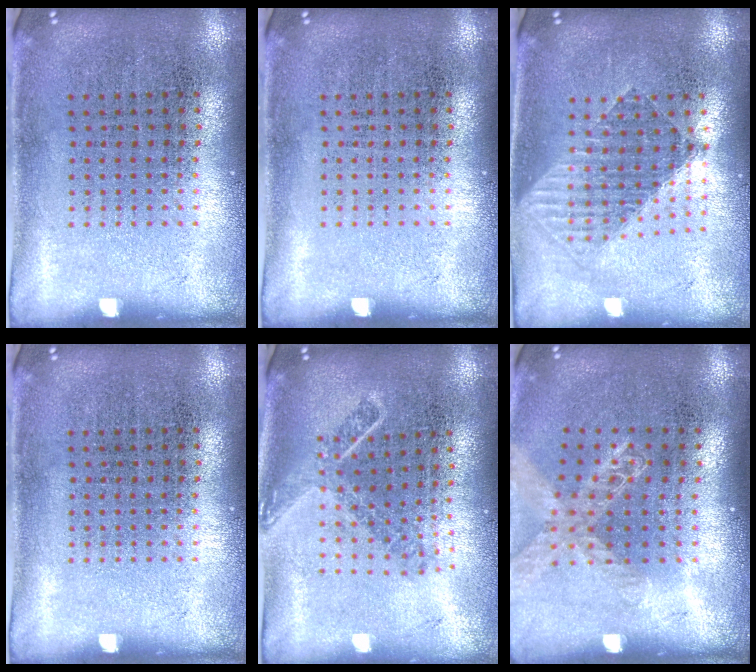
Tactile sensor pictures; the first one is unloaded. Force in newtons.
{"total": 0.0}
{"total": 1.5, "press": 1.3, "slide": 0.7}
{"total": 0.0}
{"total": 1.8, "press": 1.3, "slide": 1.3}
{"total": 1.4, "press": 1.3, "slide": 0.4}